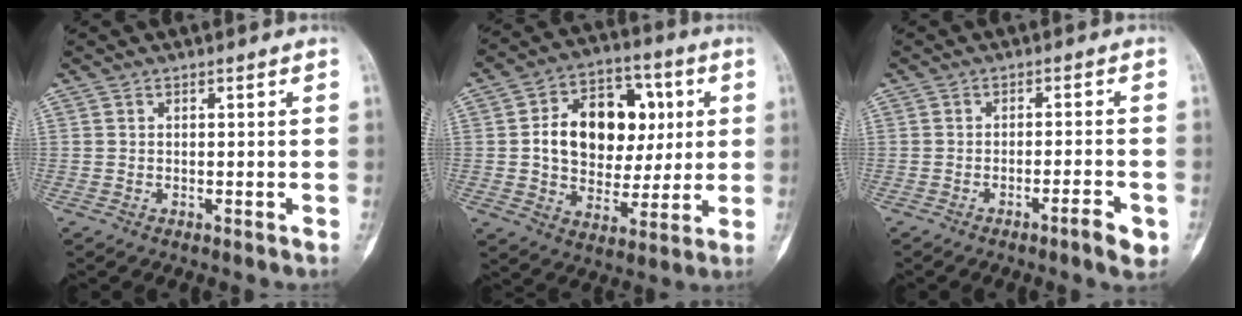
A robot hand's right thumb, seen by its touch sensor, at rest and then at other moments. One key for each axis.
{"total": 18.3, "fx": 2.7, "fy": 13.3, "fz": 12.3, "tx": -0.147, "ty": 0.017, "tz": 0.044}
{"total": 4.5, "fx": -2.3, "fy": 0.7, "fz": 3.8, "tx": -0.054, "ty": 0.011, "tz": -0.035}